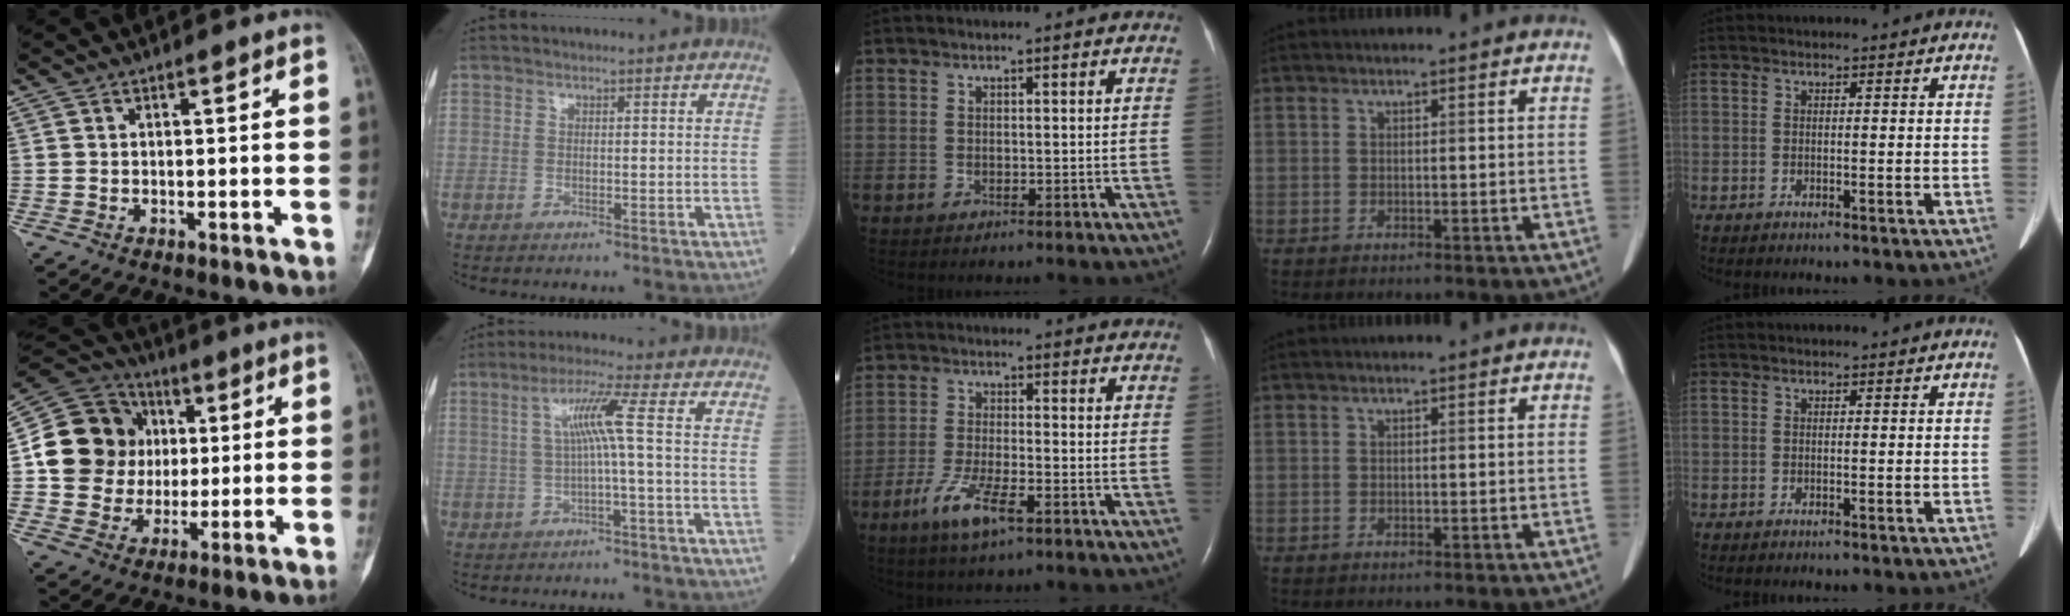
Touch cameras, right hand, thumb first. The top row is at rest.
{"thumb": {"total": 17.5, "force": [2.2, 15.8, 7.3], "torque": [-0.097, 0.024, 0.046]}, "index": {"total": 5.4, "force": [0.2, -1.2, 5.3], "torque": [-0.102, 0.013, 0.010]}, "middle": {"total": 6.5, "force": [-3.8, 1.0, 5.2], "torque": [-0.112, -0.009, -0.067]}}